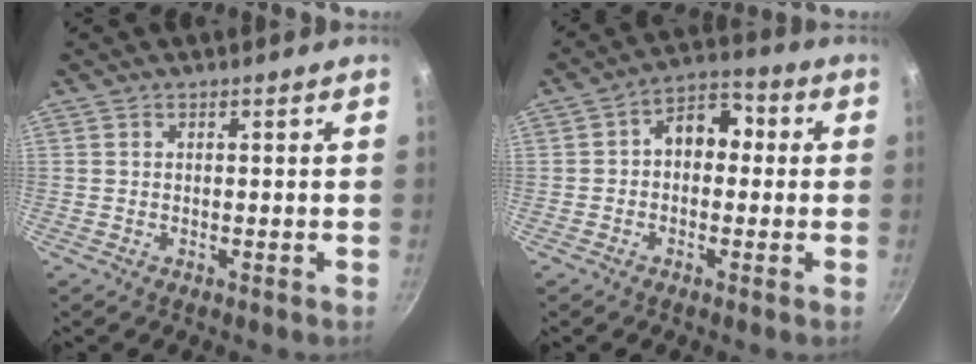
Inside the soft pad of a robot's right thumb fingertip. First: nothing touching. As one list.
[{"total": 7.8, "force": [0.4, 5.8, 5.3], "torque": [-0.038, 0.024, -0.013]}]